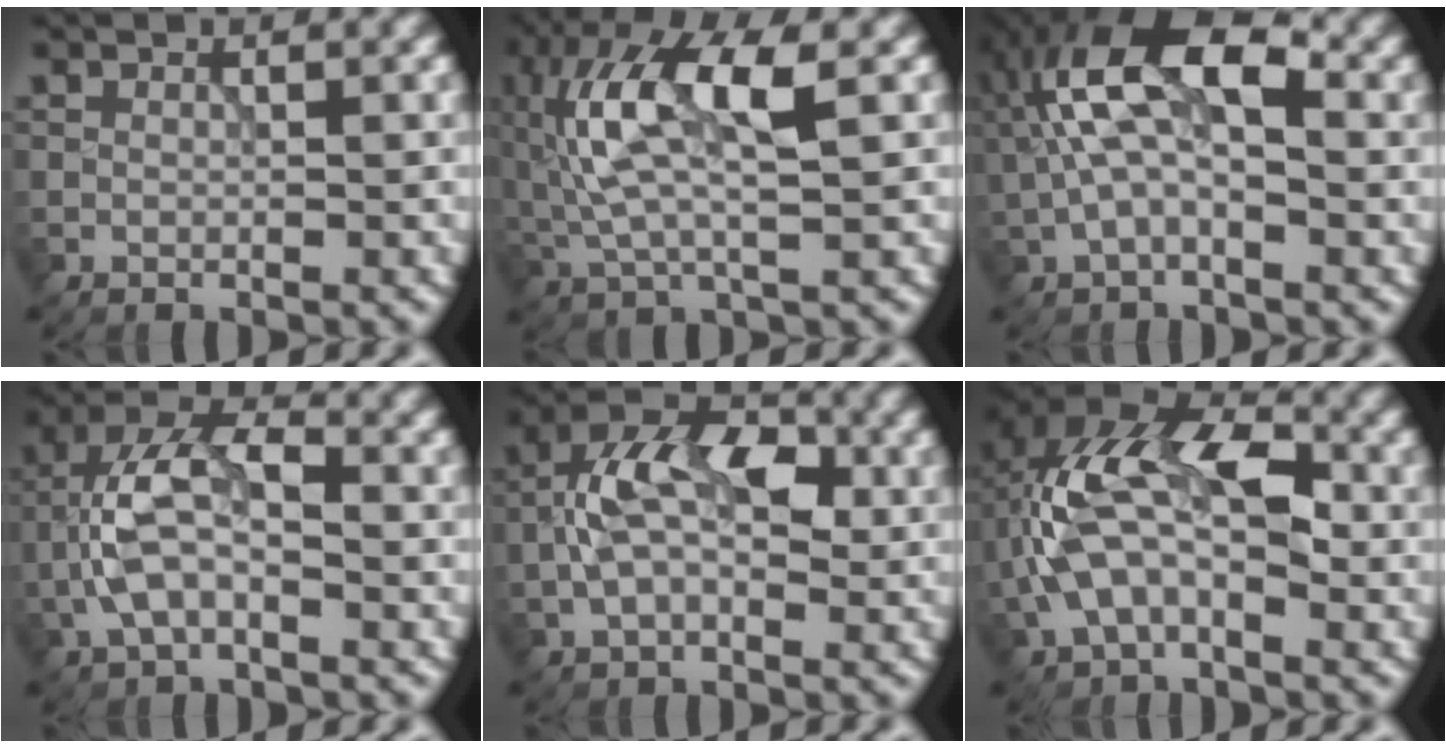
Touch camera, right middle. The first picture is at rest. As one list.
[{"total": 9.2, "force": [1.8, 3.0, 8.5], "torque": [-0.184, 0.013, 0.030]}, {"total": 7.9, "force": [0.7, 3.5, 7.1], "torque": [-0.139, 0.023, 0.000]}, {"total": 6.2, "force": [-1.2, 3.0, 5.3], "torque": [-0.119, 0.018, -0.029]}, {"total": 7.9, "force": [0.1, 4.5, 6.5], "torque": [-0.124, 0.017, -0.009]}, {"total": 9.2, "force": [-0.4, 5.1, 7.6], "torque": [-0.157, 0.022, -0.018]}]